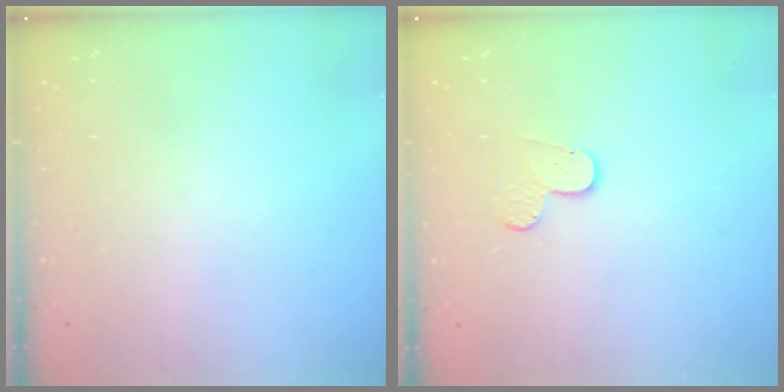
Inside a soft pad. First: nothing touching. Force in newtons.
{"total": 4.0, "press": 4.0, "slide": 0.2}